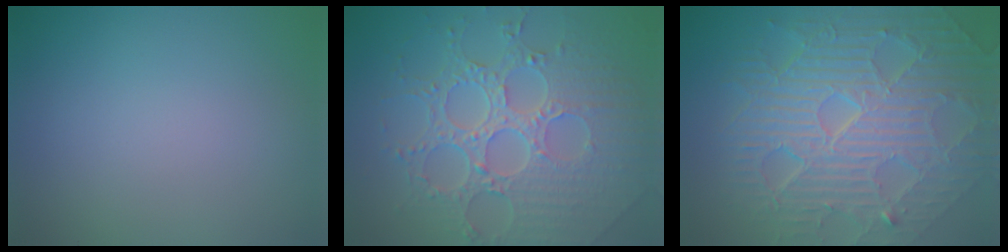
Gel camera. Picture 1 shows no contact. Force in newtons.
{"total": 8.3, "press": 6.2, "slide": 5.5}
{"total": 11.1, "press": 7.2, "slide": 8.5}